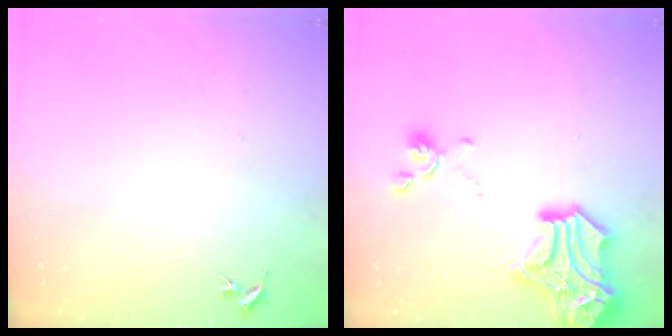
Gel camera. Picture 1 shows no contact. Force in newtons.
{"total": 19.5, "press": 19.4, "slide": 2.1}